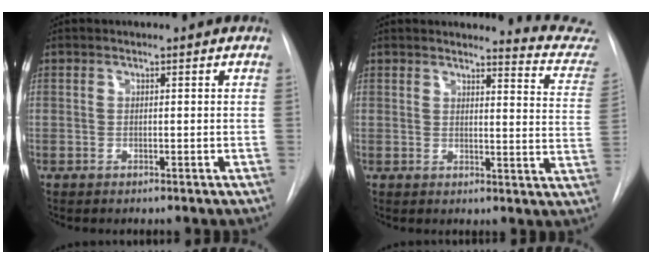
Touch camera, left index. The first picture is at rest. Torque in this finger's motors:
{"motor_torque": [1.00, -1.14, 0.06, 0.00]}